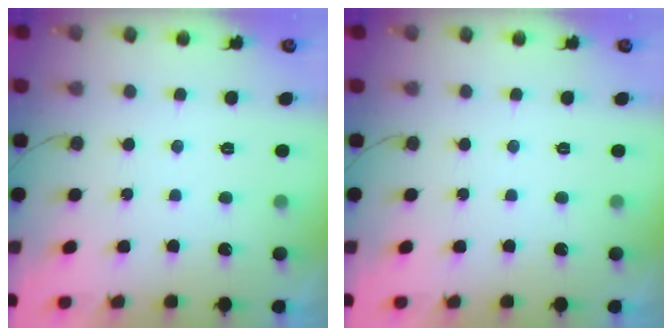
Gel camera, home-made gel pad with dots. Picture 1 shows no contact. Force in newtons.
{"total": 0.0}